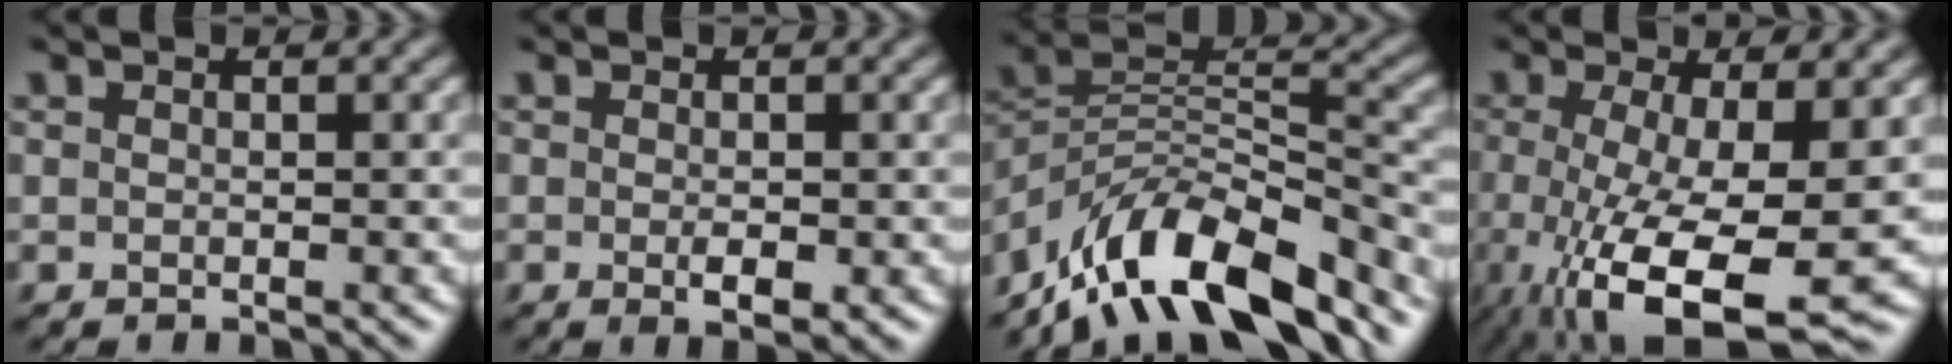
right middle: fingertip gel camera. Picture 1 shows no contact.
{"total": 1.9, "force": [-0.5, 0.6, 1.7], "torque": [-0.029, -0.006, -0.004]}
{"total": 12.1, "force": [-9.1, 4.4, 6.7], "torque": [-0.113, 0.016, -0.176]}
{"total": 11.4, "force": [-3.9, 3.4, 10.1], "torque": [-0.182, -0.029, -0.058]}